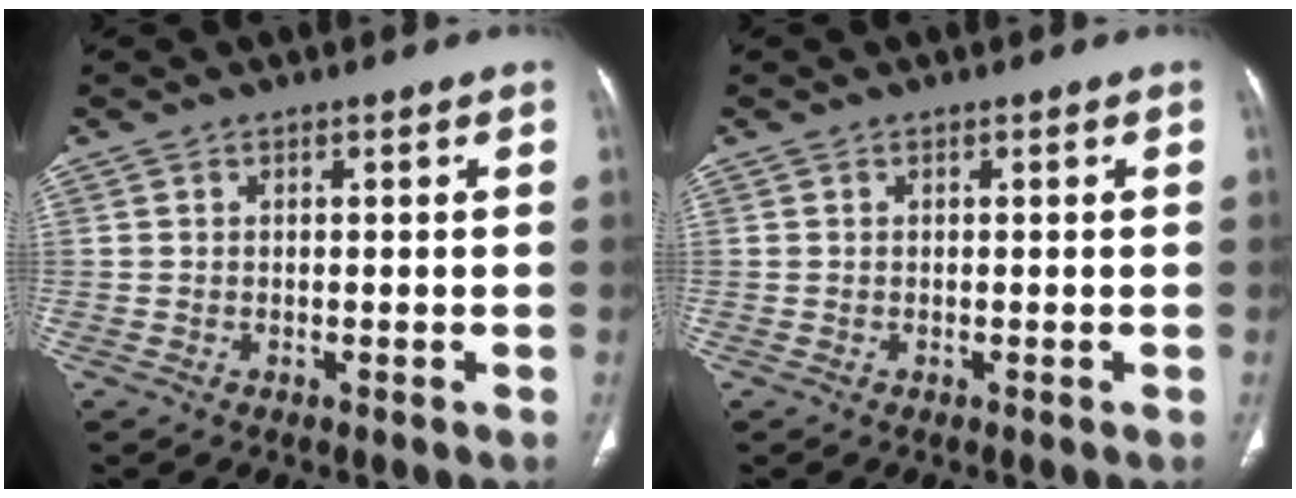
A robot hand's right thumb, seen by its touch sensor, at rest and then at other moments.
{"total": 0.0}